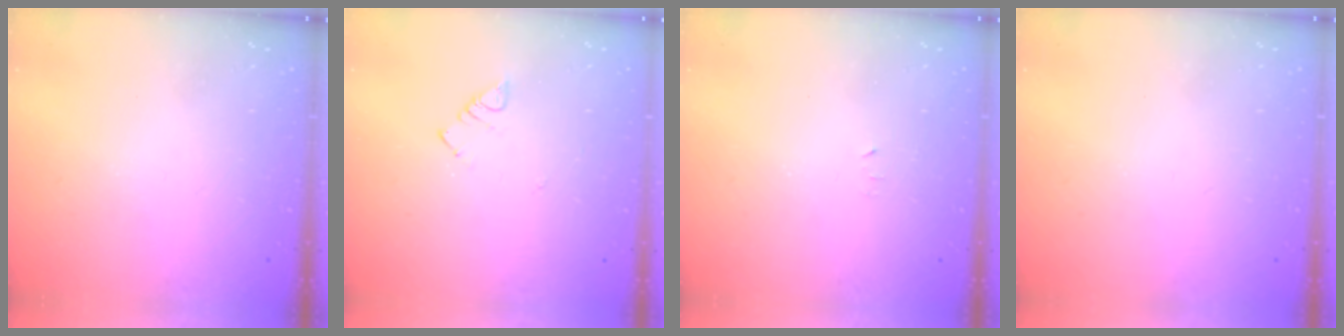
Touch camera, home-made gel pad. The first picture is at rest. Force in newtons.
{"total": 3.0, "press": 2.9, "slide": 0.4}
{"total": 2.4, "press": 2.4, "slide": 0.4}
{"total": 2.1, "press": 2.0, "slide": 0.4}